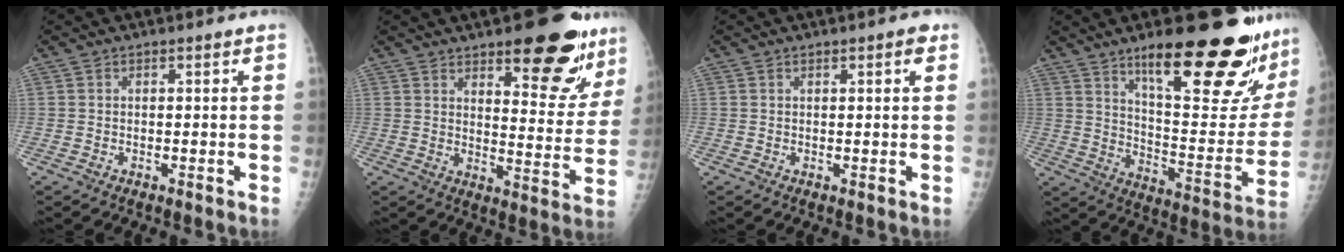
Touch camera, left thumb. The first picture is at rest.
{"total": 18.5, "force": [11.7, 6.5, 12.8], "torque": [-0.112, -0.074, 0.158]}
{"total": 1.6, "force": [0.8, 0.5, 1.3], "torque": [-0.015, 0.000, 0.009]}
{"total": 27.5, "force": [17.8, 6.8, 19.8], "torque": [-0.242, -0.093, 0.266]}